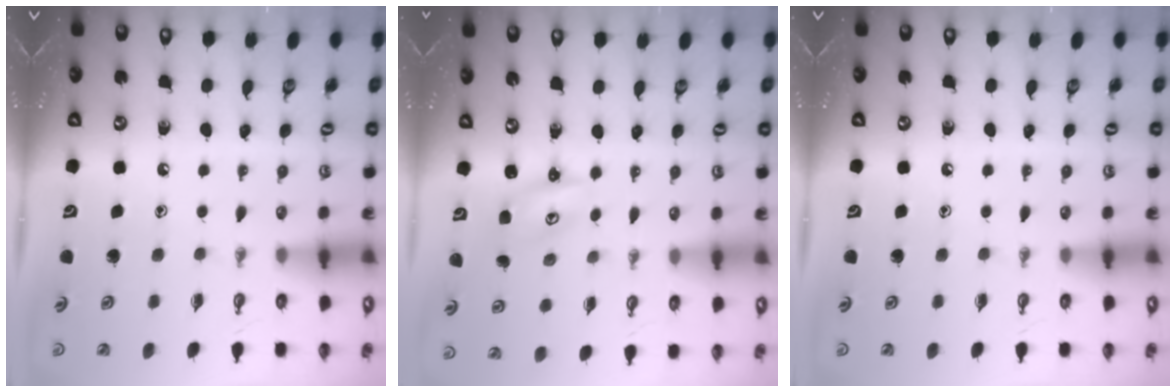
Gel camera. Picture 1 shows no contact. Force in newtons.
{"total": 2.6, "press": 2.5, "slide": 0.3}
{"total": 0.0}